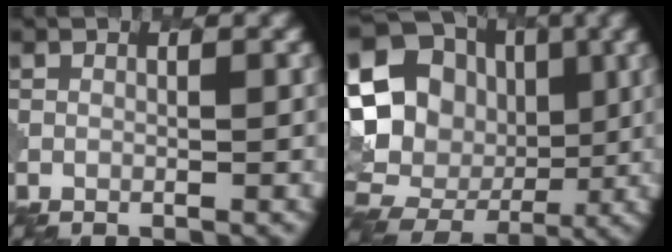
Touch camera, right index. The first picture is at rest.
{"total": 20.6, "force": [1.6, 18.5, 8.8], "torque": [-0.191, 0.026, -0.008]}